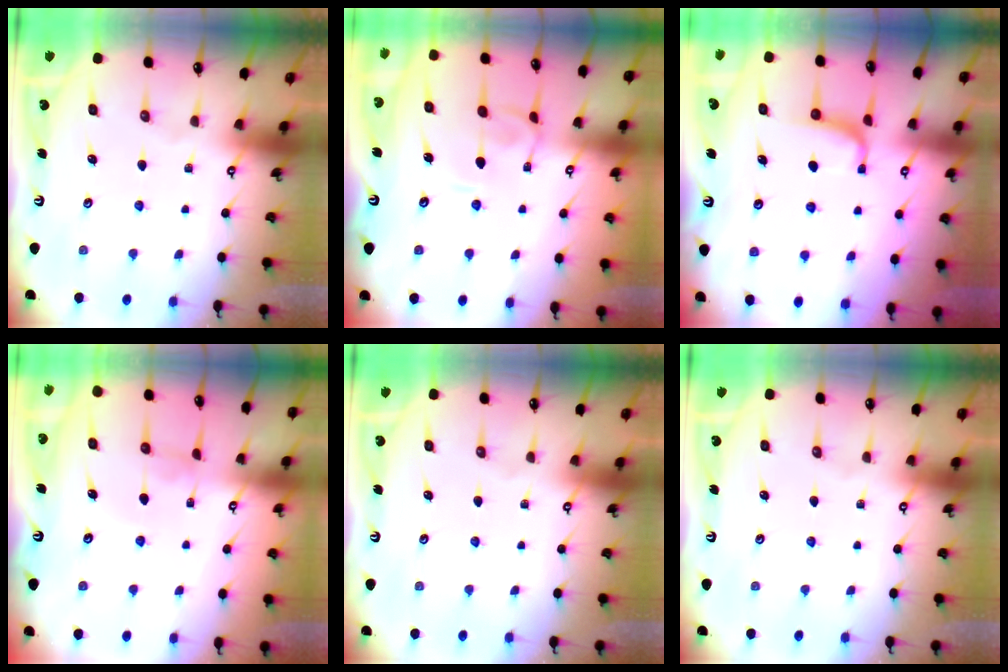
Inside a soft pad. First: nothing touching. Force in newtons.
{"total": 1.9, "press": 1.9, "slide": 0.3}
{"total": 0.5, "press": 0.0, "slide": 0.5}
{"total": 0.0}
{"total": 0.0}
{"total": 0.0}